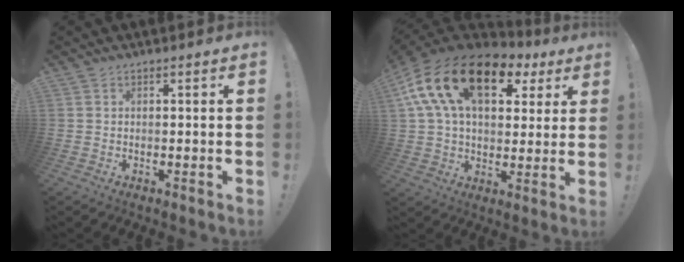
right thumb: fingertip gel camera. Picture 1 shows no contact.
{"total": 21.9, "force": [9.4, 12.2, 15.6], "torque": [-0.274, -0.030, 0.163]}